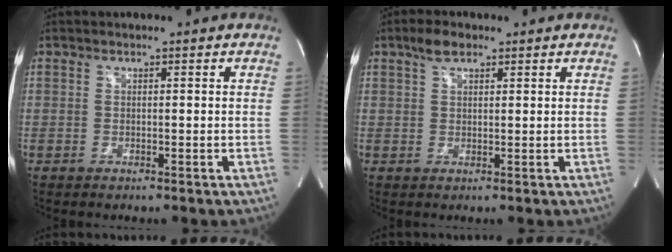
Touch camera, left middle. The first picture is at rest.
{"total": 3.1, "force": [2.1, 1.4, 1.9], "torque": [-0.041, 0.011, 0.040]}